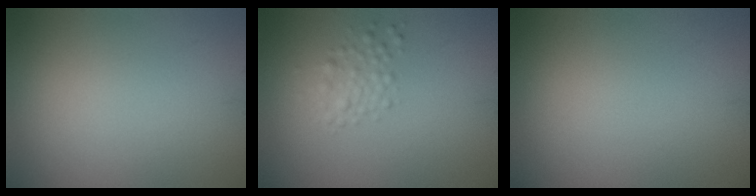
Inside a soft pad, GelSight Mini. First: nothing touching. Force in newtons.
{"total": 1.8, "press": 1.8, "slide": 0.1}
{"total": 0.0}